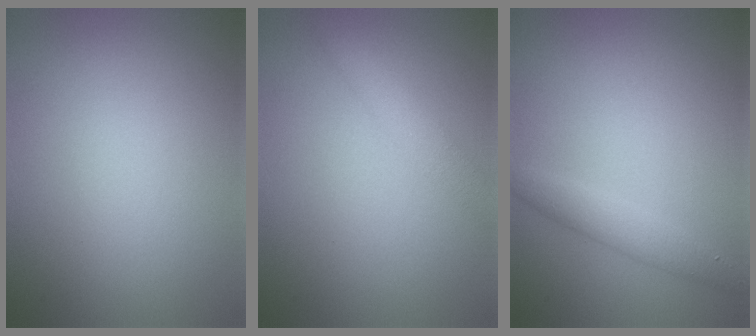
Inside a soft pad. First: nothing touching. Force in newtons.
{"total": 2.2, "press": 2.2, "slide": 0.1}
{"total": 2.3, "press": 2.3, "slide": 0.1}